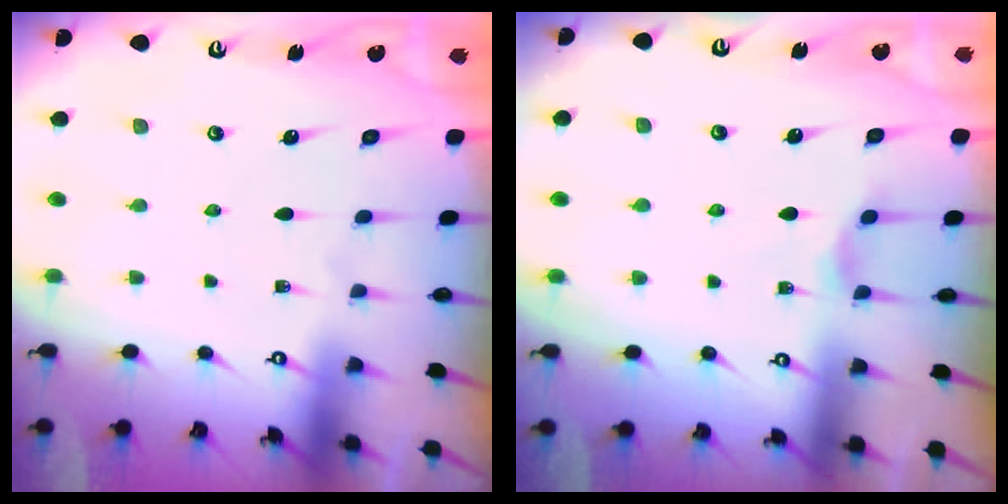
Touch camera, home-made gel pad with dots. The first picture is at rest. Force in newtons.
{"total": 2.4, "press": 2.4, "slide": 0.4}